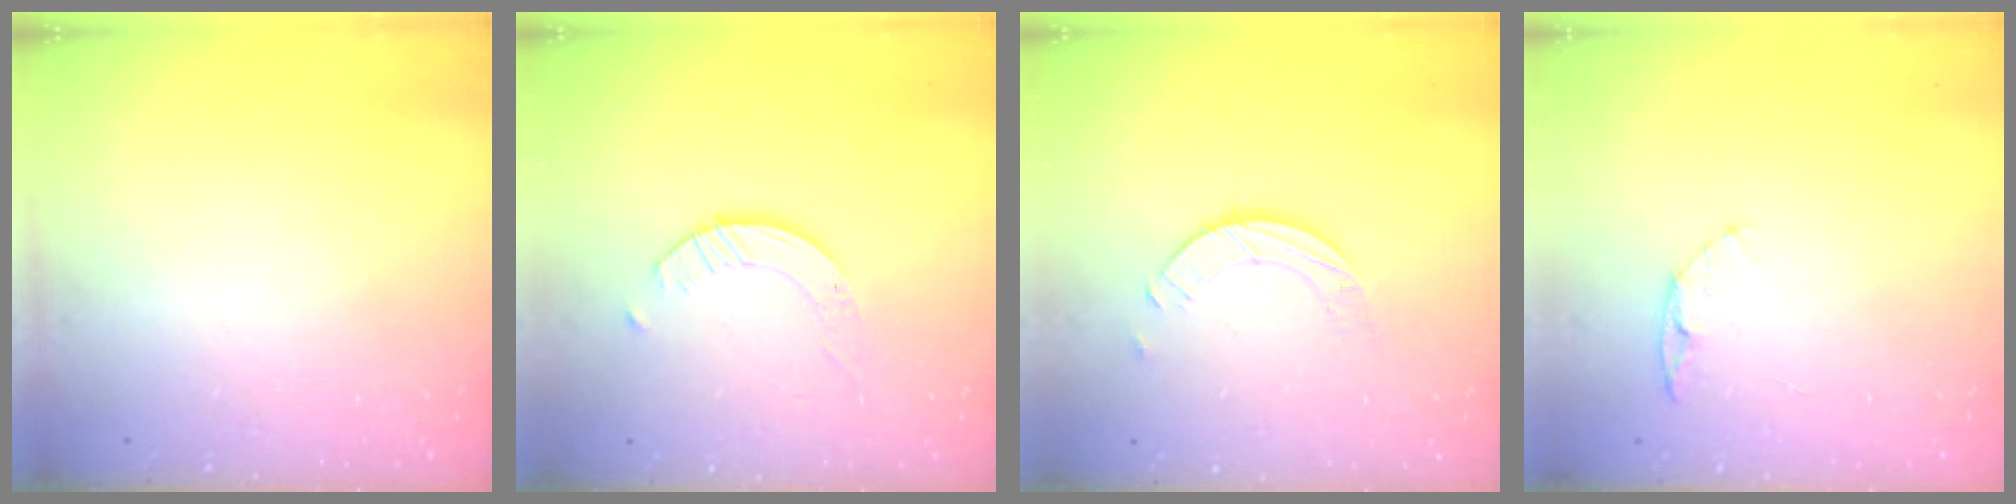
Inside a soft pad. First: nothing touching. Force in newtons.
{"total": 2.9, "press": 2.9, "slide": 0.3}
{"total": 3.2, "press": 3.2, "slide": 0.3}
{"total": 5.7, "press": 5.6, "slide": 0.7}